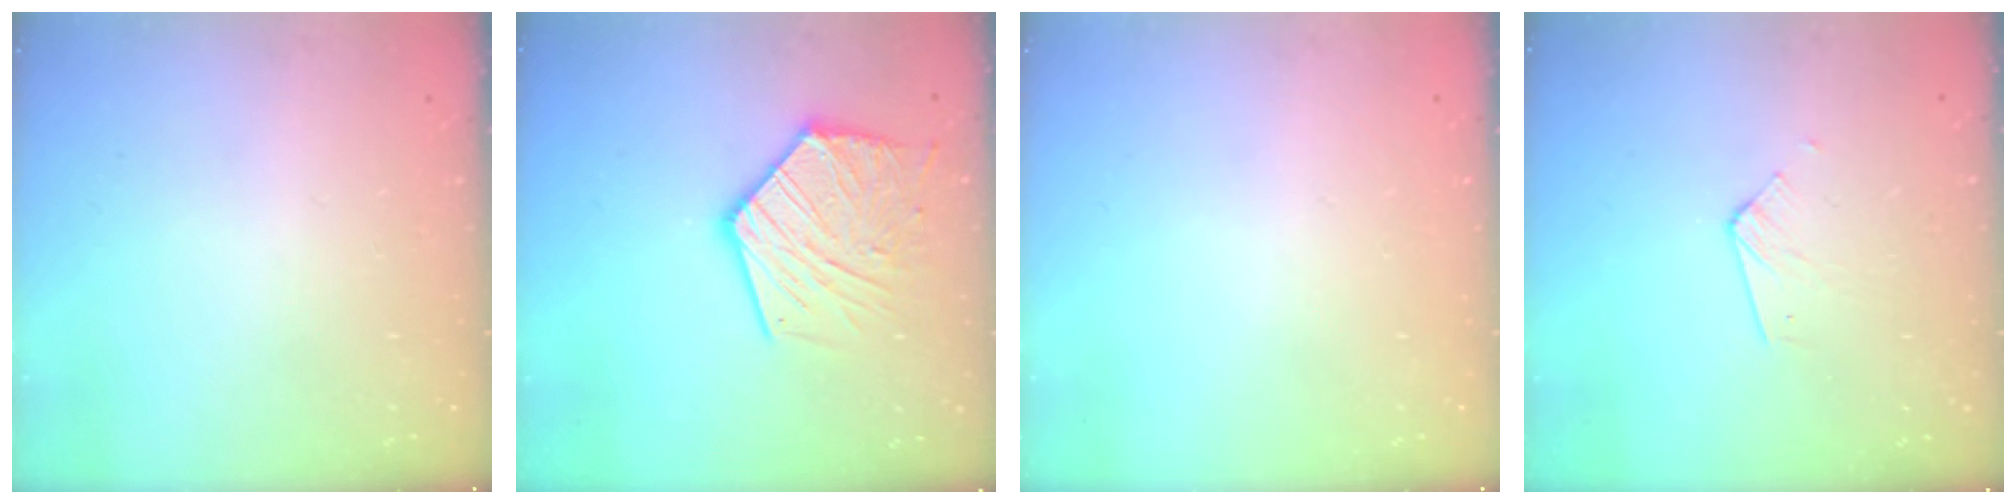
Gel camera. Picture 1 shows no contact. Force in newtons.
{"total": 17.4, "press": 17.4, "slide": 1.7}
{"total": 0.0}
{"total": 3.6, "press": 3.6, "slide": 0.3}